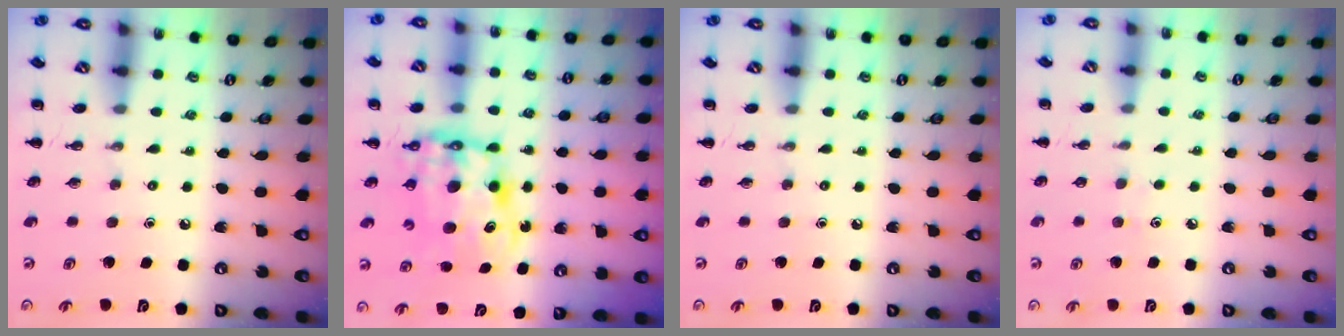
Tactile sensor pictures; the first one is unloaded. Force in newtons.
{"total": 10.9, "press": 10.6, "slide": 2.7}
{"total": 0.0}
{"total": 3.5, "press": 3.4, "slide": 0.9}